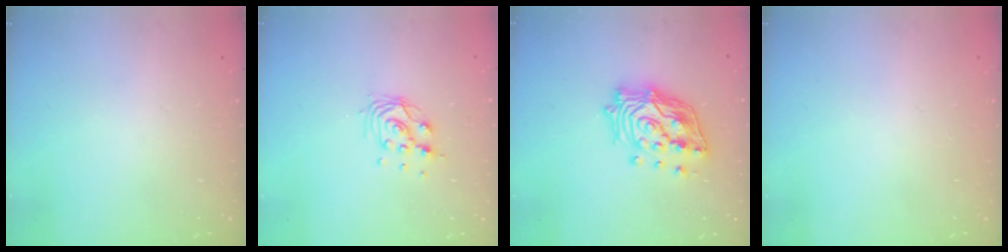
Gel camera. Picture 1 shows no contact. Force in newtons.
{"total": 9.3, "press": 9.2, "slide": 1.3}
{"total": 18.1, "press": 17.9, "slide": 2.7}
{"total": 0.0}